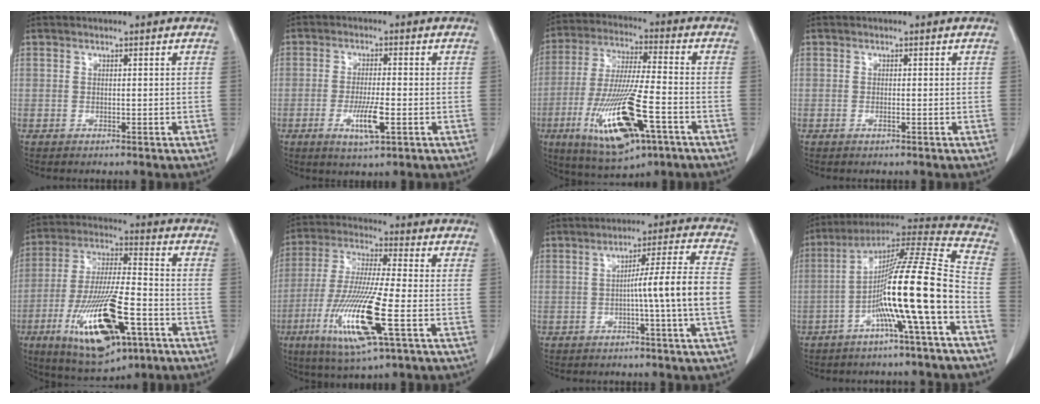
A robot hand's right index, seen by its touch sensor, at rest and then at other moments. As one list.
[{"total": 5.7, "force": [-1.9, 0.6, 5.3], "torque": [-0.102, -0.010, -0.033]}, {"total": 17.8, "force": [-7.2, 3.3, 16.0], "torque": [-0.331, -0.034, -0.119]}, {"total": 0.6, "force": [-0.3, 0.1, 0.5], "torque": [-0.012, -0.001, -0.003]}, {"total": 19.2, "force": [-8.1, 5.1, 16.6], "torque": [-0.339, -0.025, -0.131]}, {"total": 16.0, "force": [-5.3, 1.0, 15.0], "torque": [-0.311, -0.027, -0.098]}, {"total": 10.2, "force": [-1.9, -1.8, 9.9], "torque": [-0.151, 0.010, -0.028]}, {"total": 17.5, "force": [-5.7, -0.8, 16.6], "torque": [-0.279, 0.014, -0.105]}]